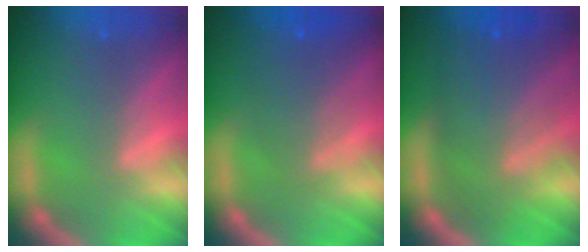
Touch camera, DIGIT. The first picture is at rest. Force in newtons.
{"total": 4.6}
{"total": 9.1}